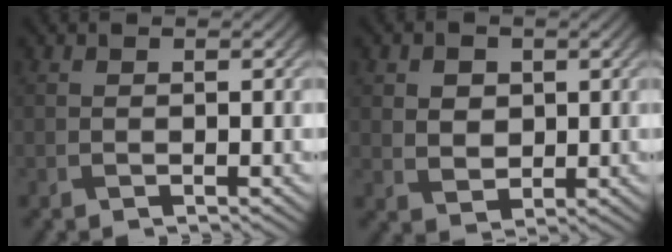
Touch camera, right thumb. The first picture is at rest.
{"total": 4.1, "force": [1.5, 3.2, 2.0], "torque": [-0.061, -0.001, 0.032]}